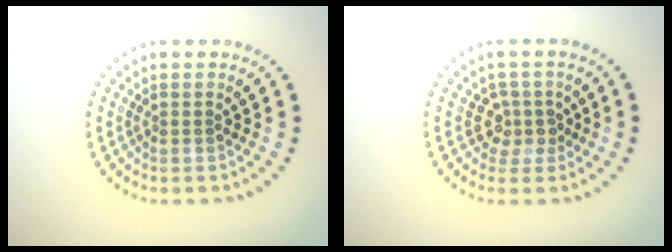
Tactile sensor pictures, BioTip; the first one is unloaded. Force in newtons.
{"total": 2.2, "press": 1.6, "slide": 1.5}